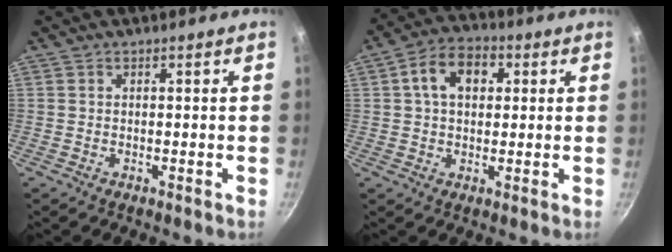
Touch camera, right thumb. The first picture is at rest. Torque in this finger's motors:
{"motor_torque": [0.44, 2.13, 0.97, -0.29, 0.04]}